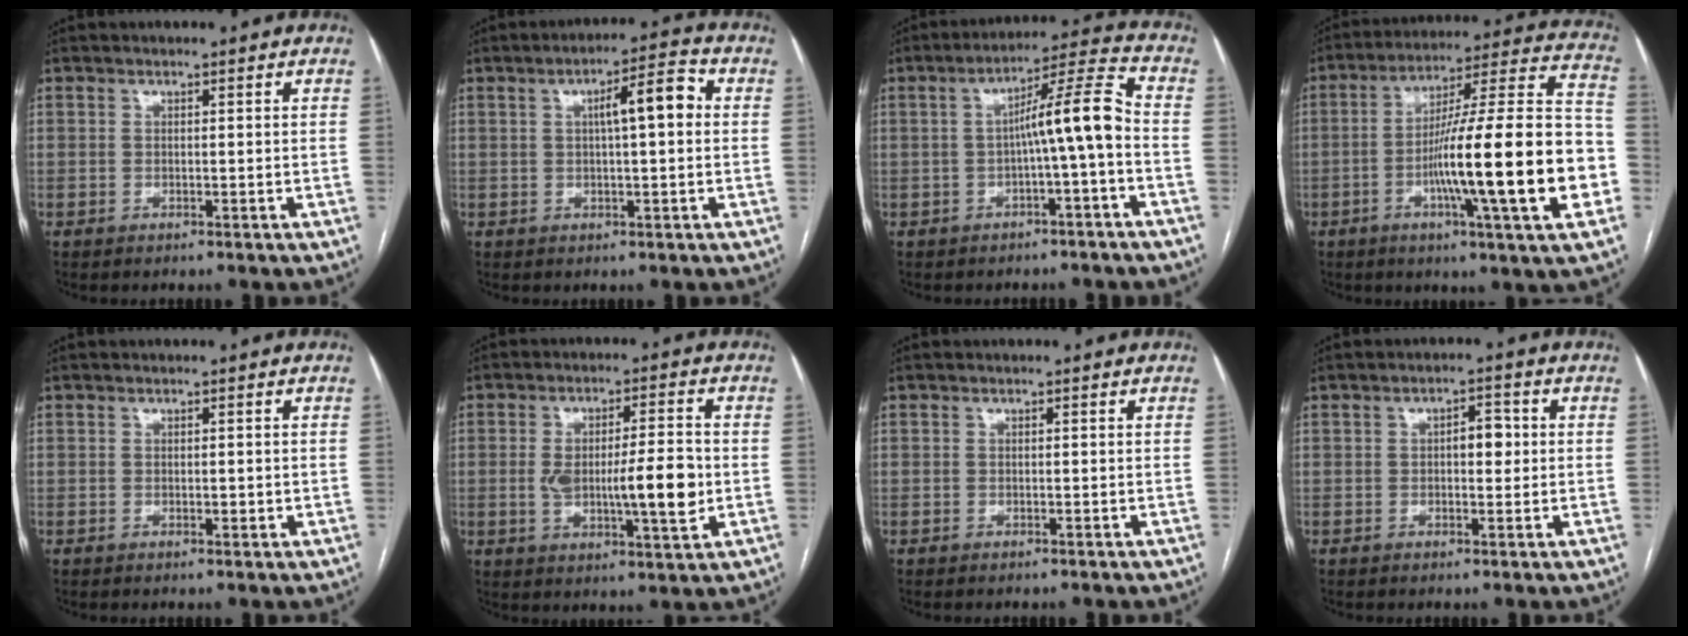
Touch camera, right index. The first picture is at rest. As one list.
[{"total": 7.0, "force": [1.2, 1.3, 6.8], "torque": [-0.105, 0.022, 0.017]}, {"total": 8.8, "force": [-1.3, -0.3, 8.7], "torque": [-0.134, 0.027, -0.020]}, {"total": 23.8, "force": [-5.9, 0.7, 23.1], "torque": [-0.310, 0.004, -0.098]}, {"total": 1.1, "force": [-0.1, 0.6, 1.0], "torque": [-0.013, -0.002, 0.002]}, {"total": 11.0, "force": [-0.9, 2.6, 10.7], "torque": [-0.178, 0.003, -0.008]}, {"total": 0.0}, {"total": 3.5, "force": [0.3, 1.6, 3.1], "torque": [-0.046, 0.011, 0.006]}]